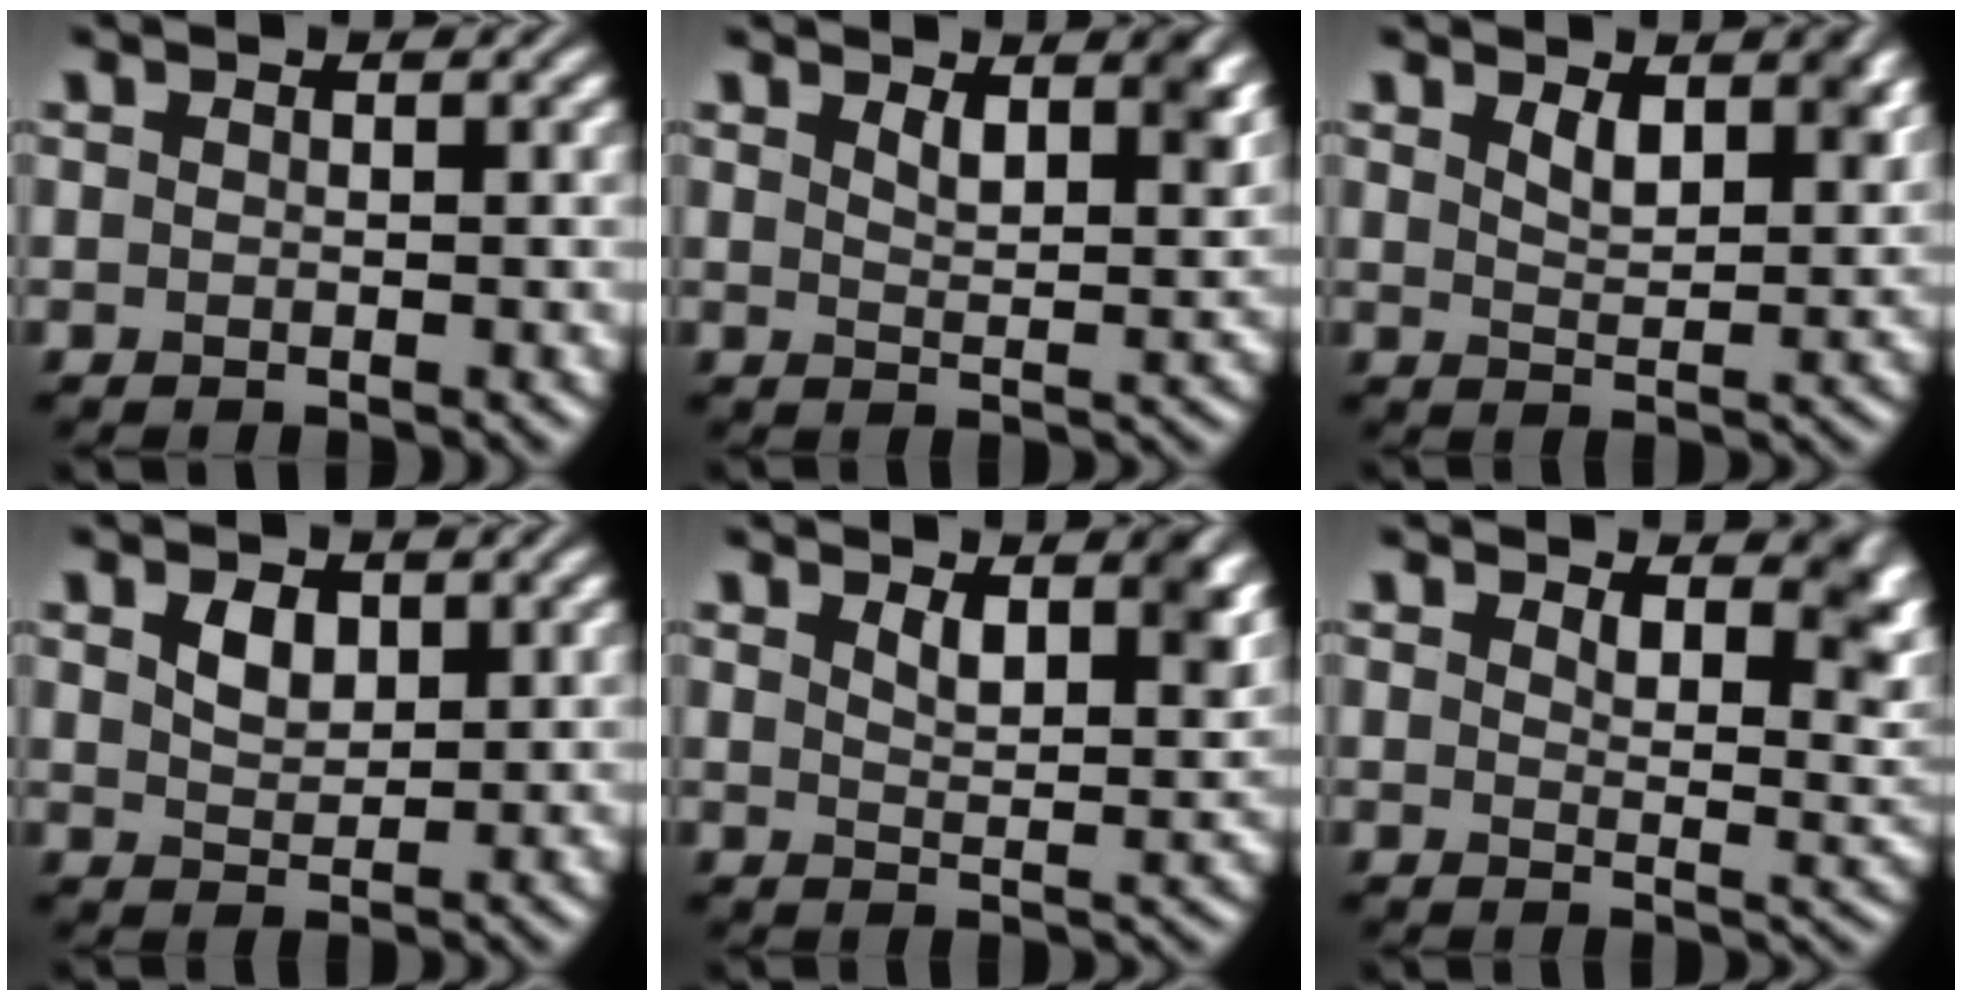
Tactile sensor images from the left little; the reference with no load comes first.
{"total": 3.9, "force": [2.4, 1.5, 2.7], "torque": [-0.043, -0.006, 0.040]}
{"total": 3.4, "force": [2.0, 1.5, 2.3], "torque": [-0.043, -0.006, 0.036]}
{"total": 2.3, "force": [1.1, 1.4, 1.4], "torque": [-0.031, -0.001, 0.024]}
{"total": 4.3, "force": [2.5, 1.7, 3.1], "torque": [-0.049, -0.007, 0.041]}
{"total": 5.1, "force": [3.1, 2.2, 3.4], "torque": [-0.041, -0.008, 0.044]}